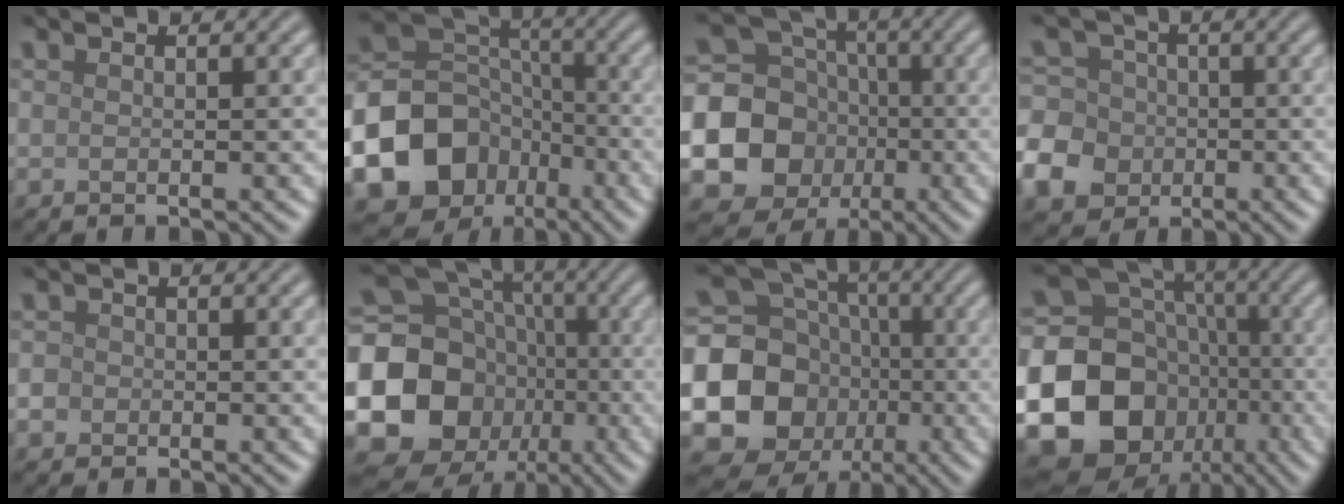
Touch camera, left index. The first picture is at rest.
{"total": 15.9, "force": [-7.1, 13.0, 5.9], "torque": [-0.146, -0.029, -0.138]}
{"total": 13.3, "force": [-2.6, 12.2, 4.5], "torque": [-0.111, -0.024, -0.063]}
{"total": 7.7, "force": [-2.9, 6.7, 2.4], "torque": [-0.060, -0.009, -0.080]}
{"total": 2.2, "force": [-0.6, 2.0, 0.6], "torque": [-0.005, 0.006, -0.018]}
{"total": 18.0, "force": [-3.6, 16.0, 7.5], "torque": [-0.181, 0.000, -0.093]}
{"total": 16.2, "force": [-2.5, 14.7, 6.2], "torque": [-0.156, -0.004, -0.075]}
{"total": 20.7, "force": [-6.2, 17.8, 8.5], "torque": [-0.206, -0.028, -0.130]}